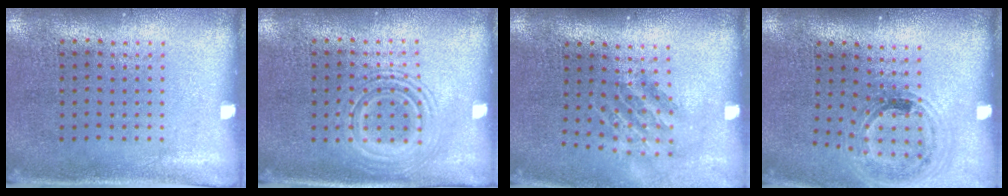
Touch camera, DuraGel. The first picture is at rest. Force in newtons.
{"total": 2.8, "press": 2.7, "slide": 0.5}
{"total": 1.6, "press": 1.1, "slide": 1.1}
{"total": 1.0, "press": 1.0, "slide": 0.3}